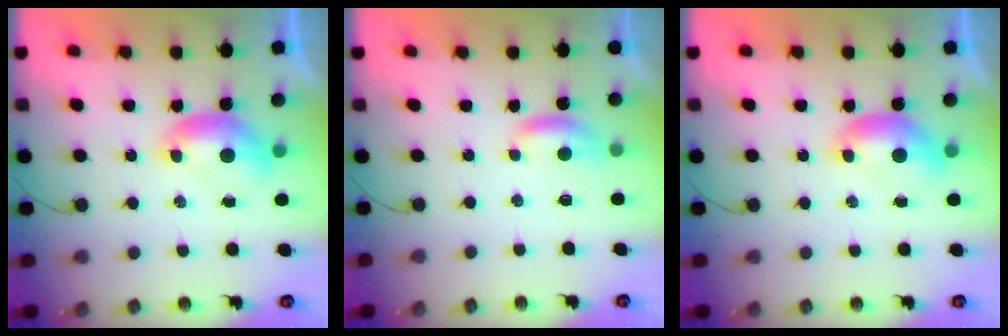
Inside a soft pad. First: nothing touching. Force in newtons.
{"total": 1.1, "press": 1.0, "slide": 0.5}
{"total": 0.0}